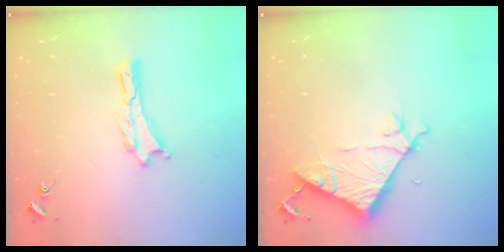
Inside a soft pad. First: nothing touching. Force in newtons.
{"total": 7.2, "press": 7.2, "slide": 0.4}